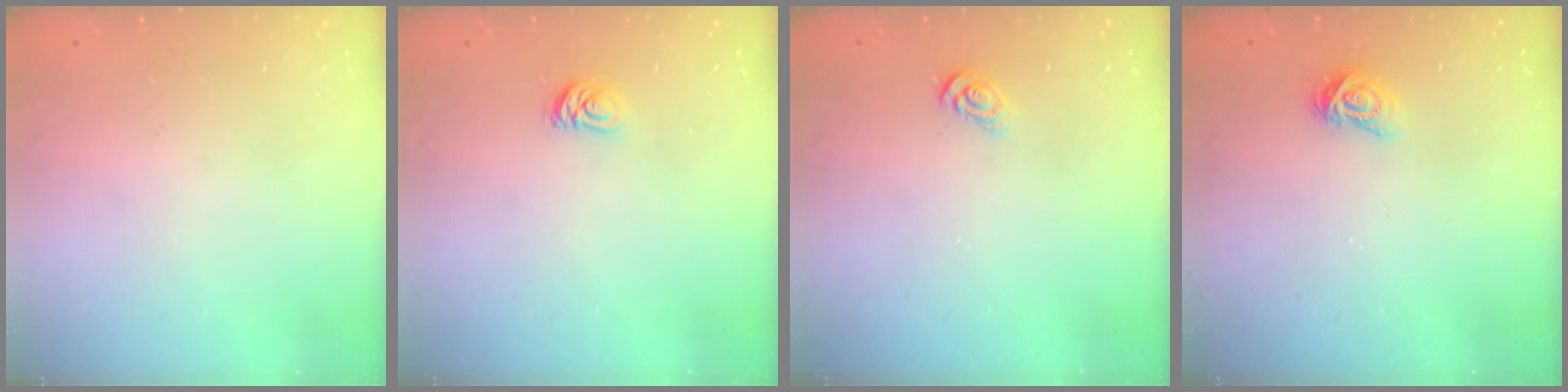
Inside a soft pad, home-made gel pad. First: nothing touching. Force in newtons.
{"total": 4.3, "press": 4.3, "slide": 0.6}
{"total": 3.2, "press": 3.2, "slide": 0.3}
{"total": 3.9, "press": 3.9, "slide": 0.6}